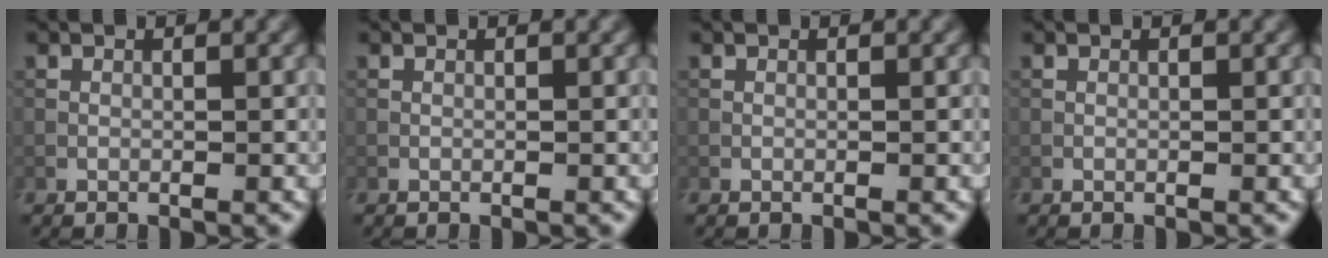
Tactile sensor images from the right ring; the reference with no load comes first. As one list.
[{"total": 0.0}, {"total": 0.0}, {"total": 0.0}]